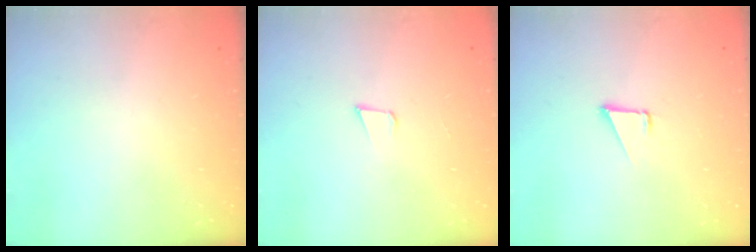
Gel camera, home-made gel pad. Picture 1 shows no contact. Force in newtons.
{"total": 3.2, "press": 1.9, "slide": 2.6}
{"total": 1.6, "press": 1.5, "slide": 0.1}